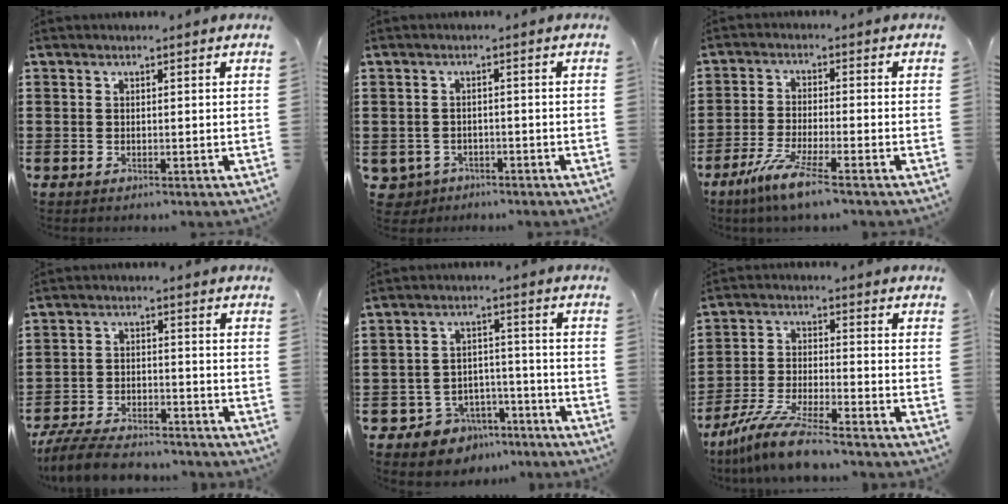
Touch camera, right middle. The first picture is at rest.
{"total": 2.0, "force": [-1.7, 0.9, -0.1], "torque": [-0.008, 0.002, -0.040]}
{"total": 6.2, "force": [-4.4, 0.1, 4.3], "torque": [-0.095, -0.016, -0.085]}
{"total": 6.7, "force": [-6.2, 1.1, 2.0], "torque": [-0.044, 0.005, -0.122]}
{"total": 5.5, "force": [-4.6, 2.9, 0.5], "torque": [-0.031, 0.017, -0.096]}
{"total": 8.3, "force": [-7.4, 0.1, 3.9], "torque": [-0.086, -0.006, -0.146]}